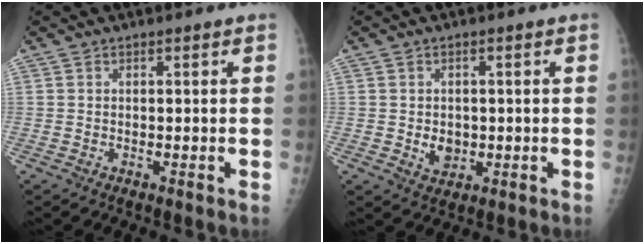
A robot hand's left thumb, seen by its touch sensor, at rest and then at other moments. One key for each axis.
{"total": 4.1, "fx": -0.4, "fy": 3.3, "fz": 2.4, "tx": -0.020, "ty": 0.000, "tz": 0.003}